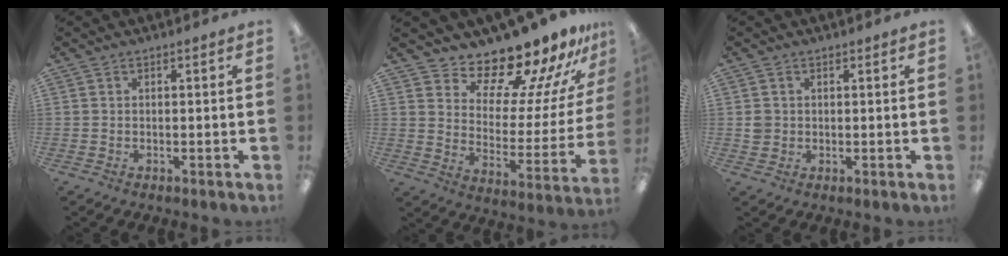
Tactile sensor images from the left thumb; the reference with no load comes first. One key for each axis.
{"total": 15.0, "fx": 14.1, "fy": 2.8, "fz": 4.5, "tx": -0.075, "ty": -0.134, "tz": 0.230}
{"total": 2.6, "fx": 0.3, "fy": 2.6, "fz": 0.4, "tx": -0.003, "ty": 0.000, "tz": 0.004}